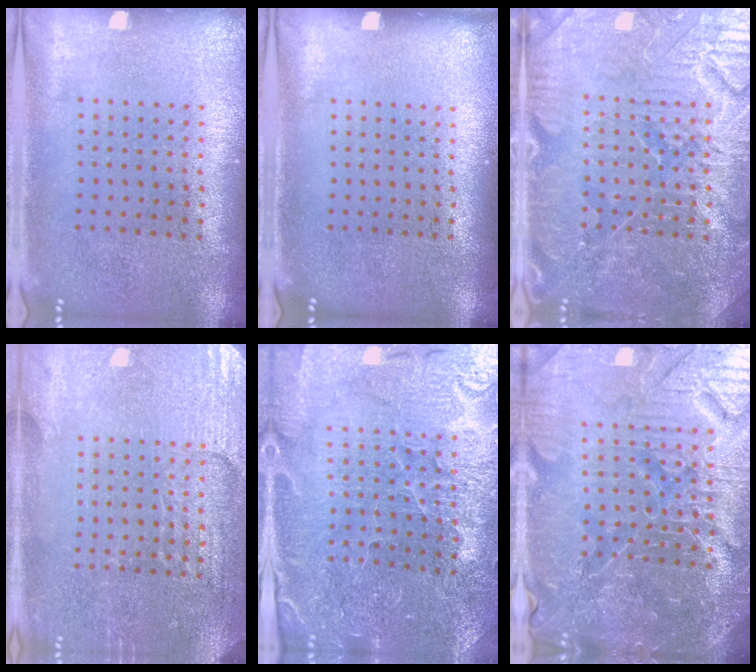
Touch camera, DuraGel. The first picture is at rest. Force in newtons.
{"total": 0.0}
{"total": 4.7, "press": 4.6, "slide": 1.0}
{"total": 3.2, "press": 3.1, "slide": 0.6}
{"total": 3.4, "press": 3.4, "slide": 0.3}
{"total": 6.2, "press": 5.7, "slide": 2.3}